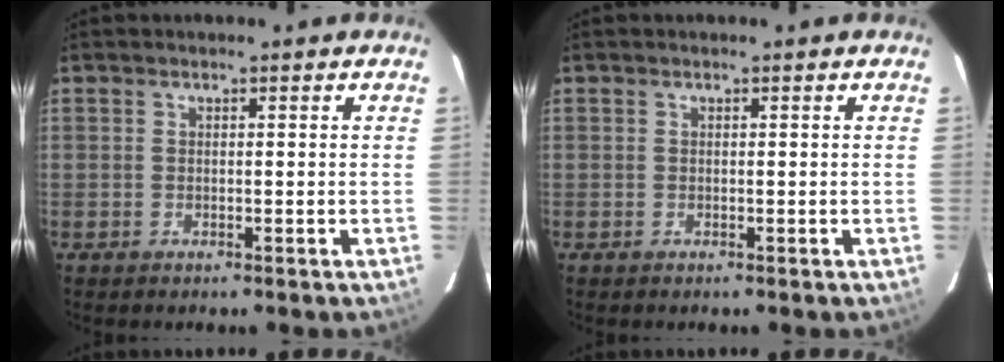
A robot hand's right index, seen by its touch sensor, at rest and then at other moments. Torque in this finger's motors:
{"motor_torque": [0.00, 0.00, 0.05, 0.00]}